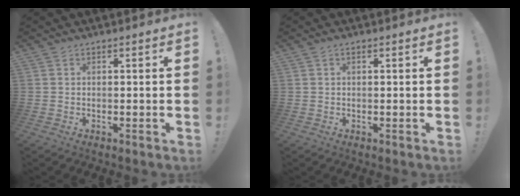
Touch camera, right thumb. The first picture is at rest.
{"total": 0.7, "force": [0.3, 0.3, 0.6], "torque": [-0.004, -0.003, 0.004]}